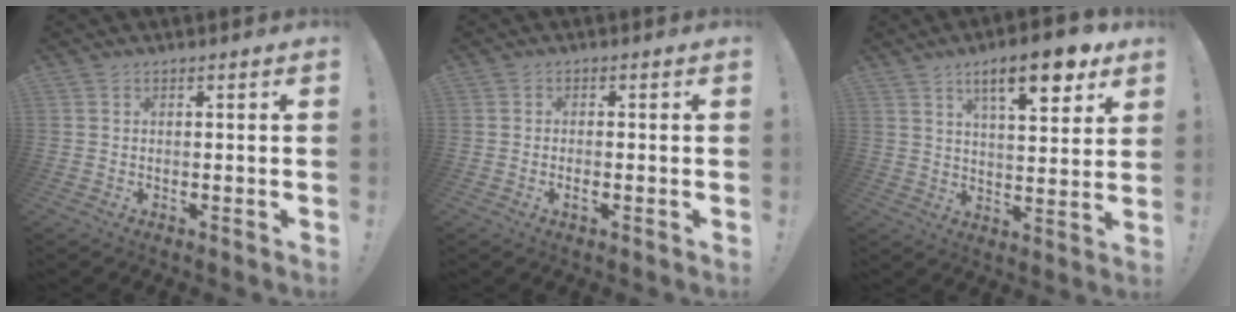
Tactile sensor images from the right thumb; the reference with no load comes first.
{"total": 1.4, "force": [-0.9, 0.3, 1.0], "torque": [-0.022, 0.002, -0.013]}
{"total": 14.0, "force": [7.9, 4.1, 10.8], "torque": [-0.156, -0.033, 0.123]}